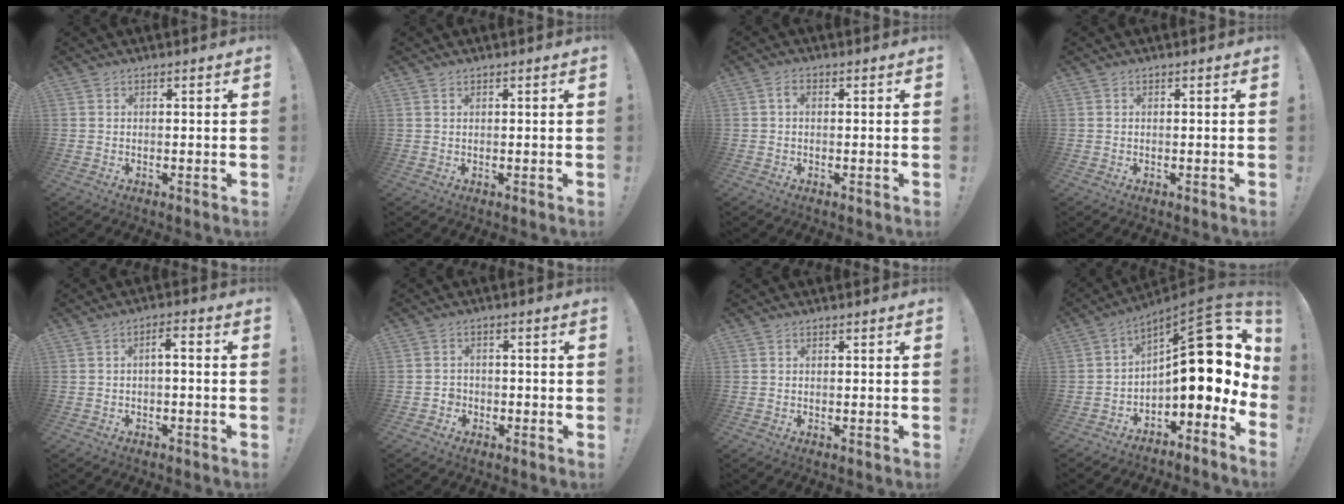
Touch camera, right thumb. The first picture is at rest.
{"total": 0.6, "force": [0.5, 0.2, 0.3], "torque": [-0.001, -0.001, 0.008]}
{"total": 1.8, "force": [0.1, 1.1, 1.5], "torque": [-0.023, 0.005, 0.000]}
{"total": 0.0}
{"total": 3.2, "force": [-1.4, 0.8, 2.7], "torque": [-0.055, 0.013, -0.026]}
{"total": 2.8, "force": [-1.6, 2.3, 0.6], "torque": [-0.014, 0.006, -0.028]}
{"total": 0.0}
{"total": 19.2, "force": [3.9, 8.2, 17.0], "torque": [-0.226, -0.030, 0.068]}